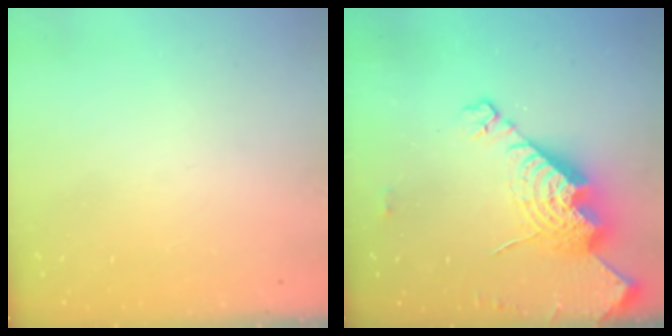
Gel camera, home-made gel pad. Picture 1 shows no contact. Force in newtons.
{"total": 20.4, "press": 20.3, "slide": 1.9}